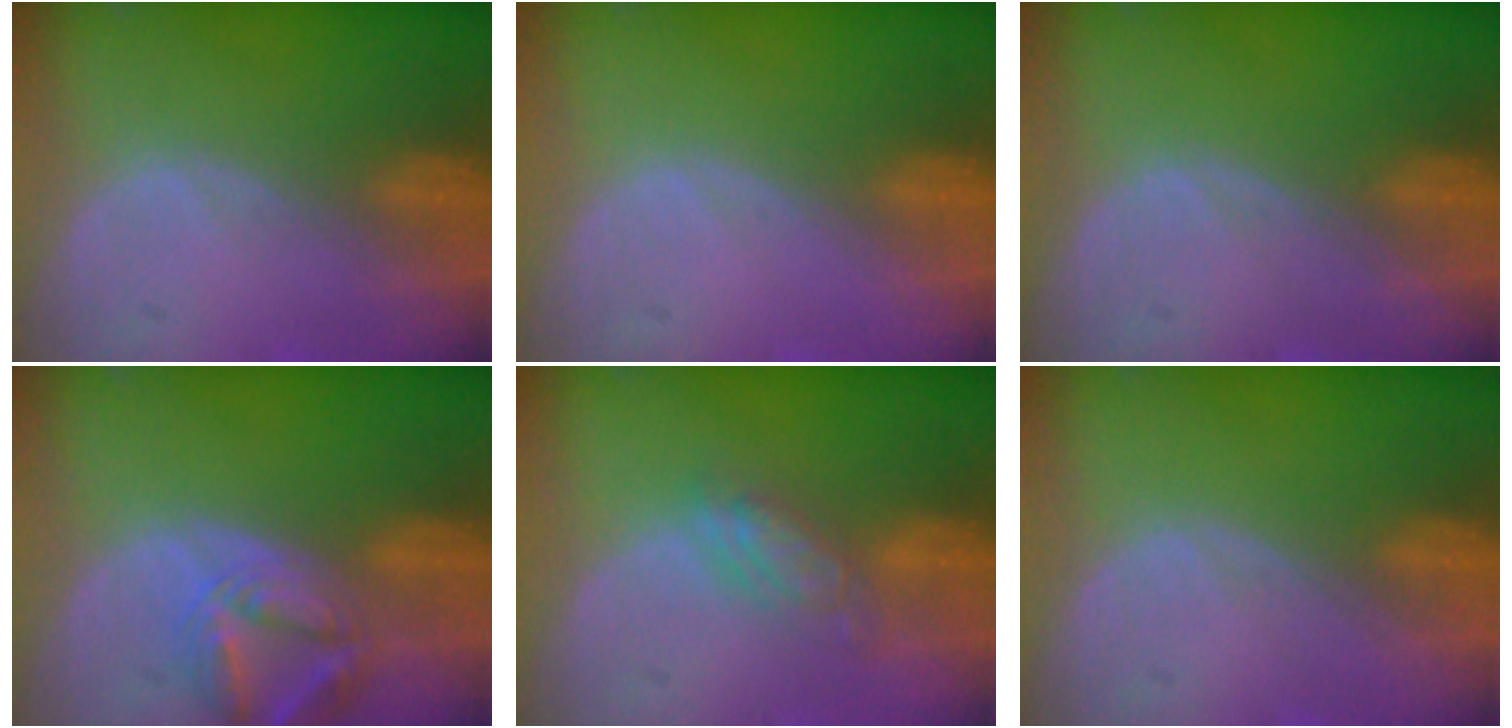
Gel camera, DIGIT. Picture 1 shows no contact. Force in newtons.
{"total": 0.0}
{"total": 0.0}
{"total": 7.0, "press": 6.4, "slide": 2.8}
{"total": 5.5, "press": 4.7, "slide": 2.8}
{"total": 0.0}